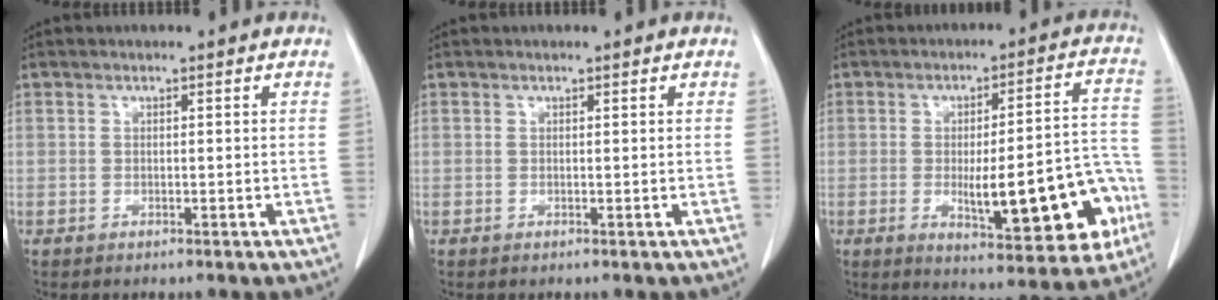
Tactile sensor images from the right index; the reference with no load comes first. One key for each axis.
{"total": 0.0}
{"total": 17.5, "fx": -5.0, "fy": 4.3, "fz": 16.2, "tx": -0.176, "ty": 0.023, "tz": -0.050}